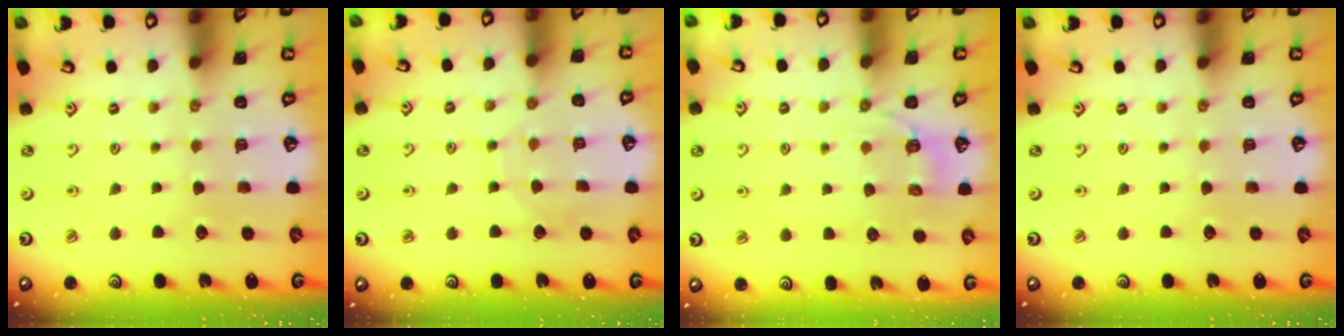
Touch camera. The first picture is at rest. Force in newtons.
{"total": 4.7, "press": 4.7, "slide": 0.4}
{"total": 4.2, "press": 3.6, "slide": 2.2}
{"total": 0.0}